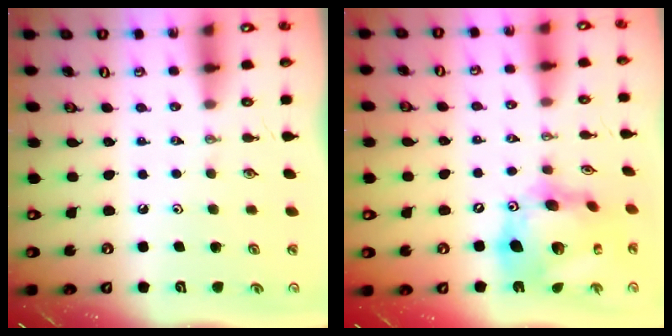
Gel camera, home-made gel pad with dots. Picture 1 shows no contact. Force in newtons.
{"total": 19.8, "press": 19.7, "slide": 1.8}